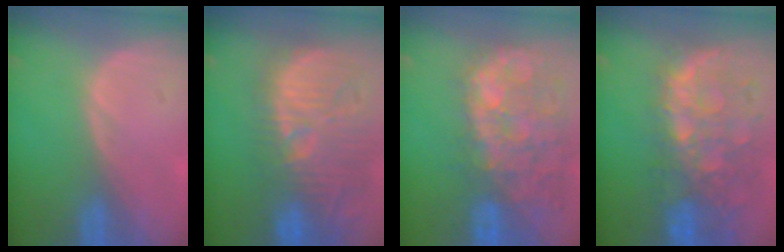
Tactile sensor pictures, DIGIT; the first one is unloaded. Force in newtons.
{"total": 13.5, "press": 12.5, "slide": 5.0}
{"total": 14.1, "press": 11.6, "slide": 8.0}
{"total": 11.4, "press": 9.7, "slide": 5.9}